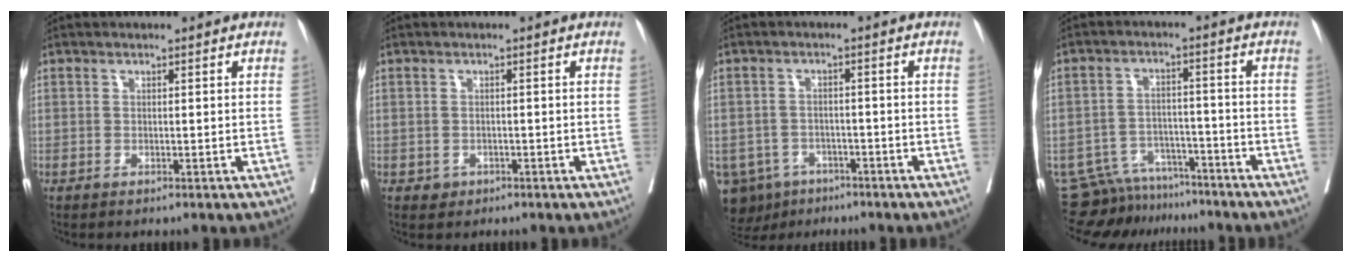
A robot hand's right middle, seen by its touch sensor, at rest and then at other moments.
{"total": 1.3, "force": [-0.6, 1.1, 0.2], "torque": [-0.004, 0.002, -0.005]}
{"total": 8.7, "force": [-5.5, 6.5, 2.1], "torque": [-0.055, -0.003, -0.077]}
{"total": 9.7, "force": [-9.1, 3.4, 0.3], "torque": [-0.004, 0.013, -0.138]}